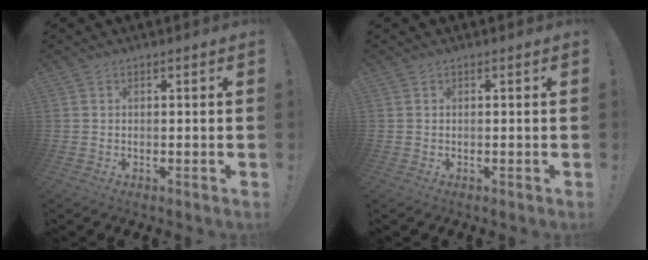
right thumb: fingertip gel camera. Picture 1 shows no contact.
{"total": 0.0}